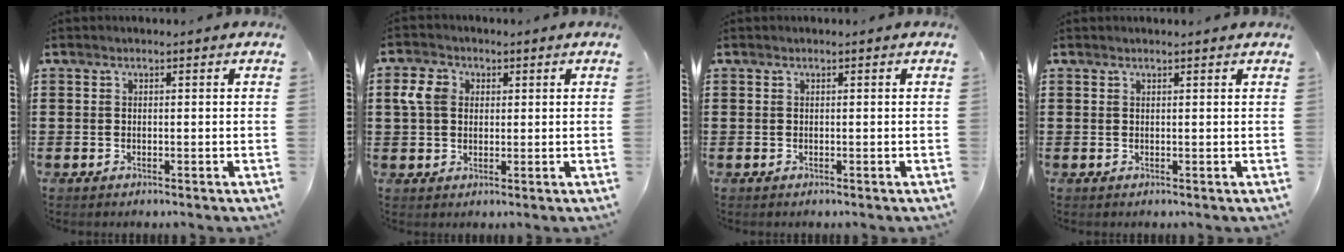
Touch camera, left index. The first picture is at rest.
{"total": 4.3, "force": [1.1, 3.5, 2.3], "torque": [-0.067, 0.010, 0.014]}
{"total": 0.0}
{"total": 0.5, "force": [0.4, -0.1, 0.3], "torque": [-0.006, -0.001, 0.009]}